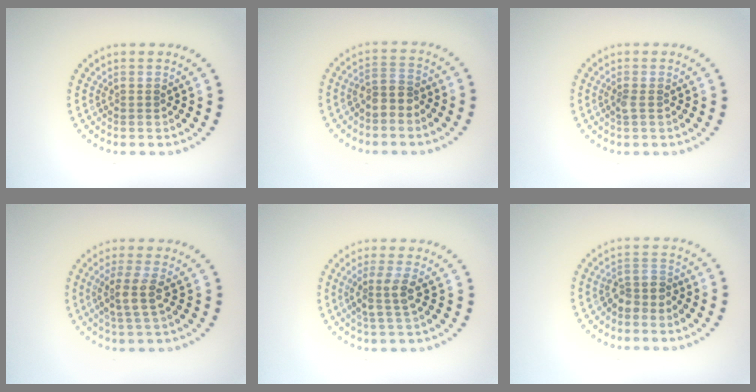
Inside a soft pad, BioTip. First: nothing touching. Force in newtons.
{"total": 2.2, "press": 1.8, "slide": 1.3}
{"total": 0.6, "press": 0.6, "slide": 0.3}
{"total": 2.8, "press": 2.3, "slide": 1.7}
{"total": 2.2, "press": 1.8, "slide": 1.3}
{"total": 2.2, "press": 1.6, "slide": 1.5}